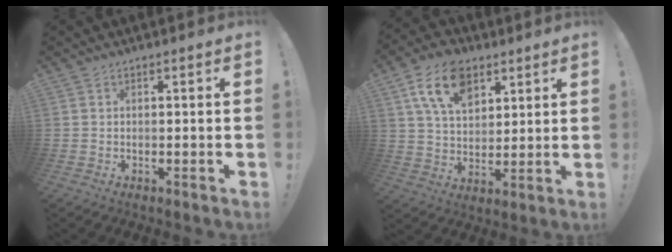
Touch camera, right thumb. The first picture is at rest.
{"total": 14.4, "force": [7.4, 8.8, 8.6], "torque": [-0.146, -0.022, 0.140]}